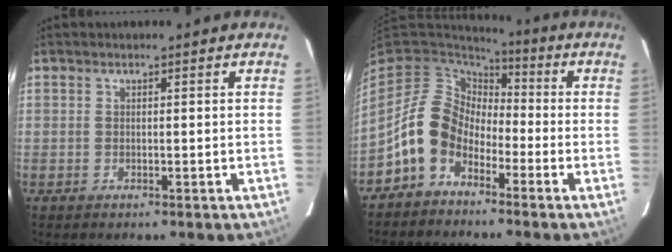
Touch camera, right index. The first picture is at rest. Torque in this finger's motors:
{"motor_torque": [0.67, -0.40, 0.83, 0.06]}